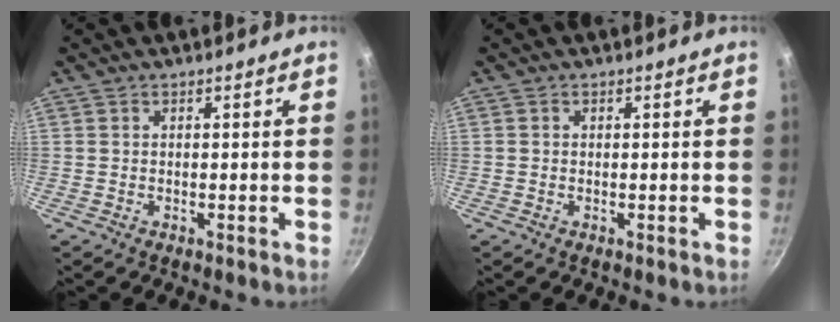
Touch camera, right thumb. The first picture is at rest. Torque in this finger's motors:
{"motor_torque": [-0.44, -0.08, -0.10, 0.00, 0.05]}